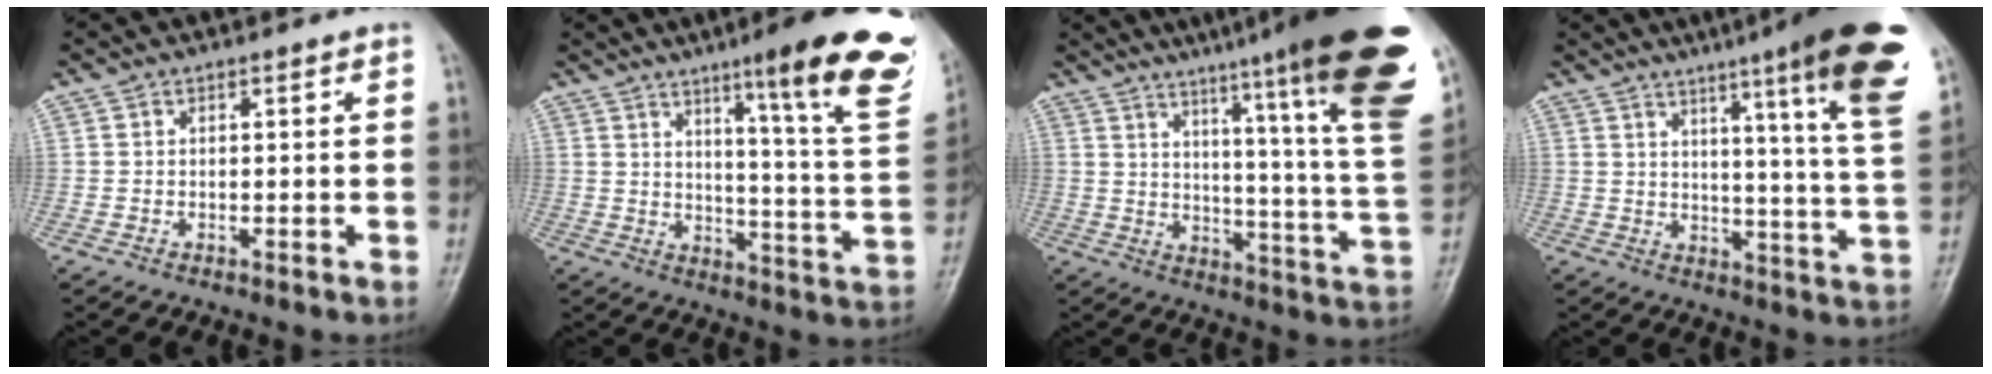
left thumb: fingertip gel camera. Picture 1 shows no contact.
{"total": 21.2, "force": [12.5, 2.2, 17.0], "torque": [-0.201, -0.067, 0.167]}
{"total": 27.0, "force": [18.0, 1.5, 20.1], "torque": [-0.248, -0.099, 0.239]}
{"total": 20.7, "force": [12.1, 1.2, 16.7], "torque": [-0.204, -0.058, 0.151]}